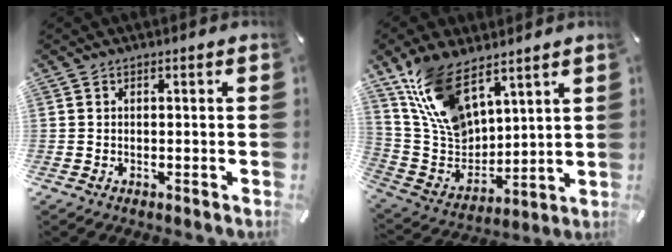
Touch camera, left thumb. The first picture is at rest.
{"total": 16.6, "force": [11.2, 9.2, 8.1], "torque": [-0.203, -0.055, 0.215]}